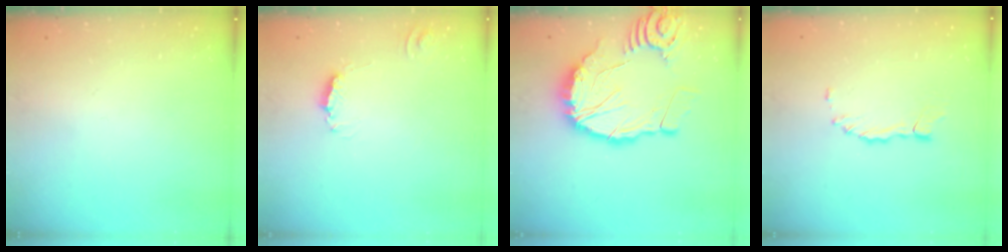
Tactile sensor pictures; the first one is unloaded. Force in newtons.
{"total": 4.2, "press": 4.2, "slide": 0.5}
{"total": 18.0, "press": 17.9, "slide": 2.3}
{"total": 1.5, "press": 1.5, "slide": 0.3}